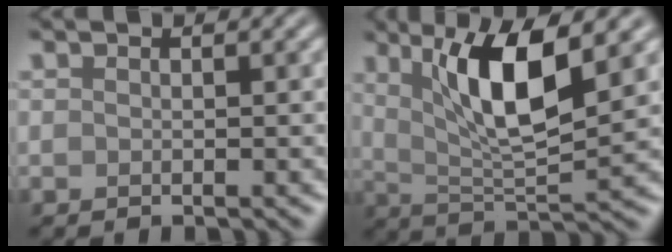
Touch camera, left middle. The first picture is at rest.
{"total": 7.8, "force": [3.0, 2.0, 7.0], "torque": [-0.118, -0.006, 0.054]}